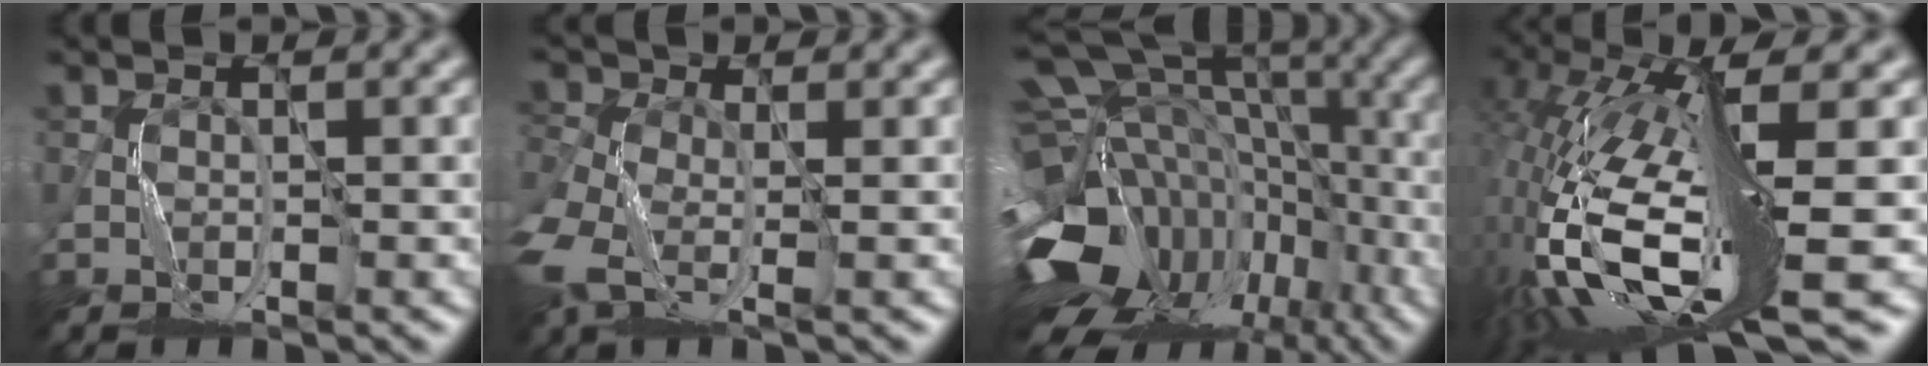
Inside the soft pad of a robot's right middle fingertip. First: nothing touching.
{"total": 5.2, "force": [-1.4, 3.4, 3.6], "torque": [-0.097, -0.022, -0.037]}
{"total": 18.2, "force": [-4.8, 13.2, 11.5], "torque": [-0.206, -0.003, -0.040]}
{"total": 15.8, "force": [-4.0, 4.6, 14.6], "torque": [-0.321, -0.014, -0.062]}